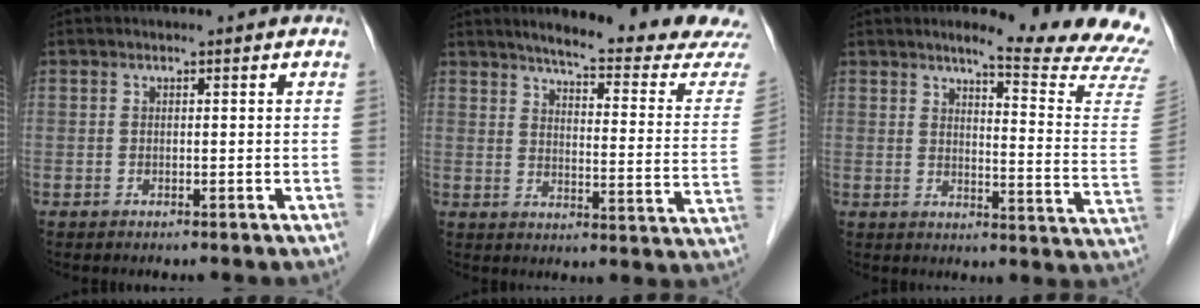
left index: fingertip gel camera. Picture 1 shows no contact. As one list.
[{"total": 19.1, "force": [17.9, -0.3, 6.8], "torque": [-0.092, -0.093, 0.207]}, {"total": 15.7, "force": [14.4, -1.4, 5.9], "torque": [-0.081, -0.113, 0.157]}]